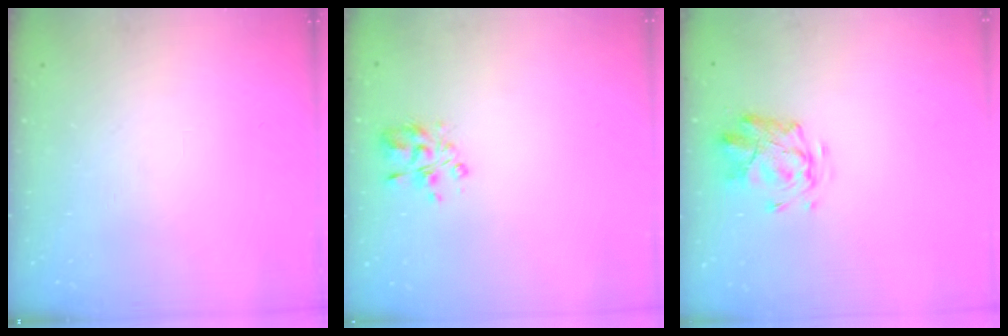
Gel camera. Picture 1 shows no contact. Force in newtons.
{"total": 4.7, "press": 4.6, "slide": 0.7}
{"total": 2.8, "press": 2.4, "slide": 1.4}